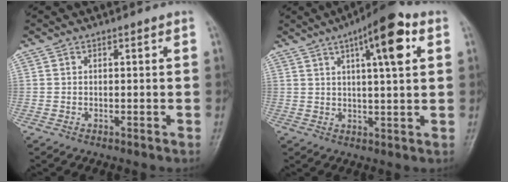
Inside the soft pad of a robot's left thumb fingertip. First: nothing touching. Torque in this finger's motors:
{"motor_torque": [0.12, 0.68, 0.47, 0.20, 0.13]}